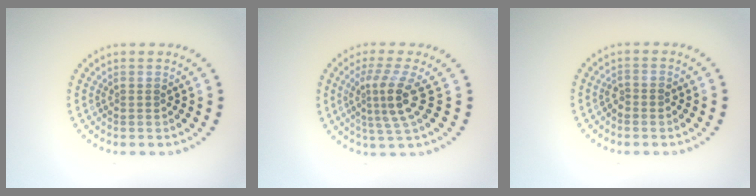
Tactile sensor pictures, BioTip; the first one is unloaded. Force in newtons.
{"total": 3.6, "press": 2.7, "slide": 2.4}
{"total": 0.9, "press": 0.8, "slide": 0.3}